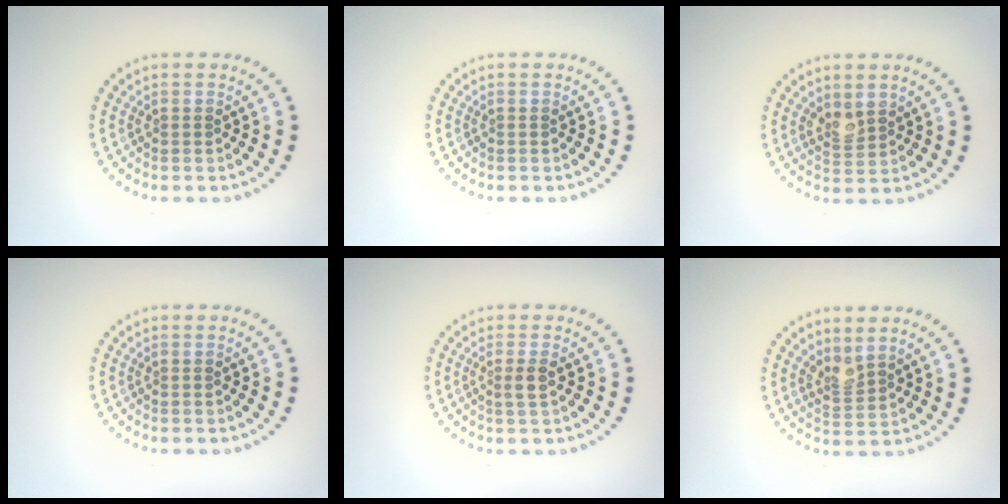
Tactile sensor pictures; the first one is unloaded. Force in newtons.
{"total": 0.0}
{"total": 1.8, "press": 1.7, "slide": 0.7}
{"total": 0.0}
{"total": 1.3, "press": 1.2, "slide": 0.7}
{"total": 2.0, "press": 1.4, "slide": 1.4}